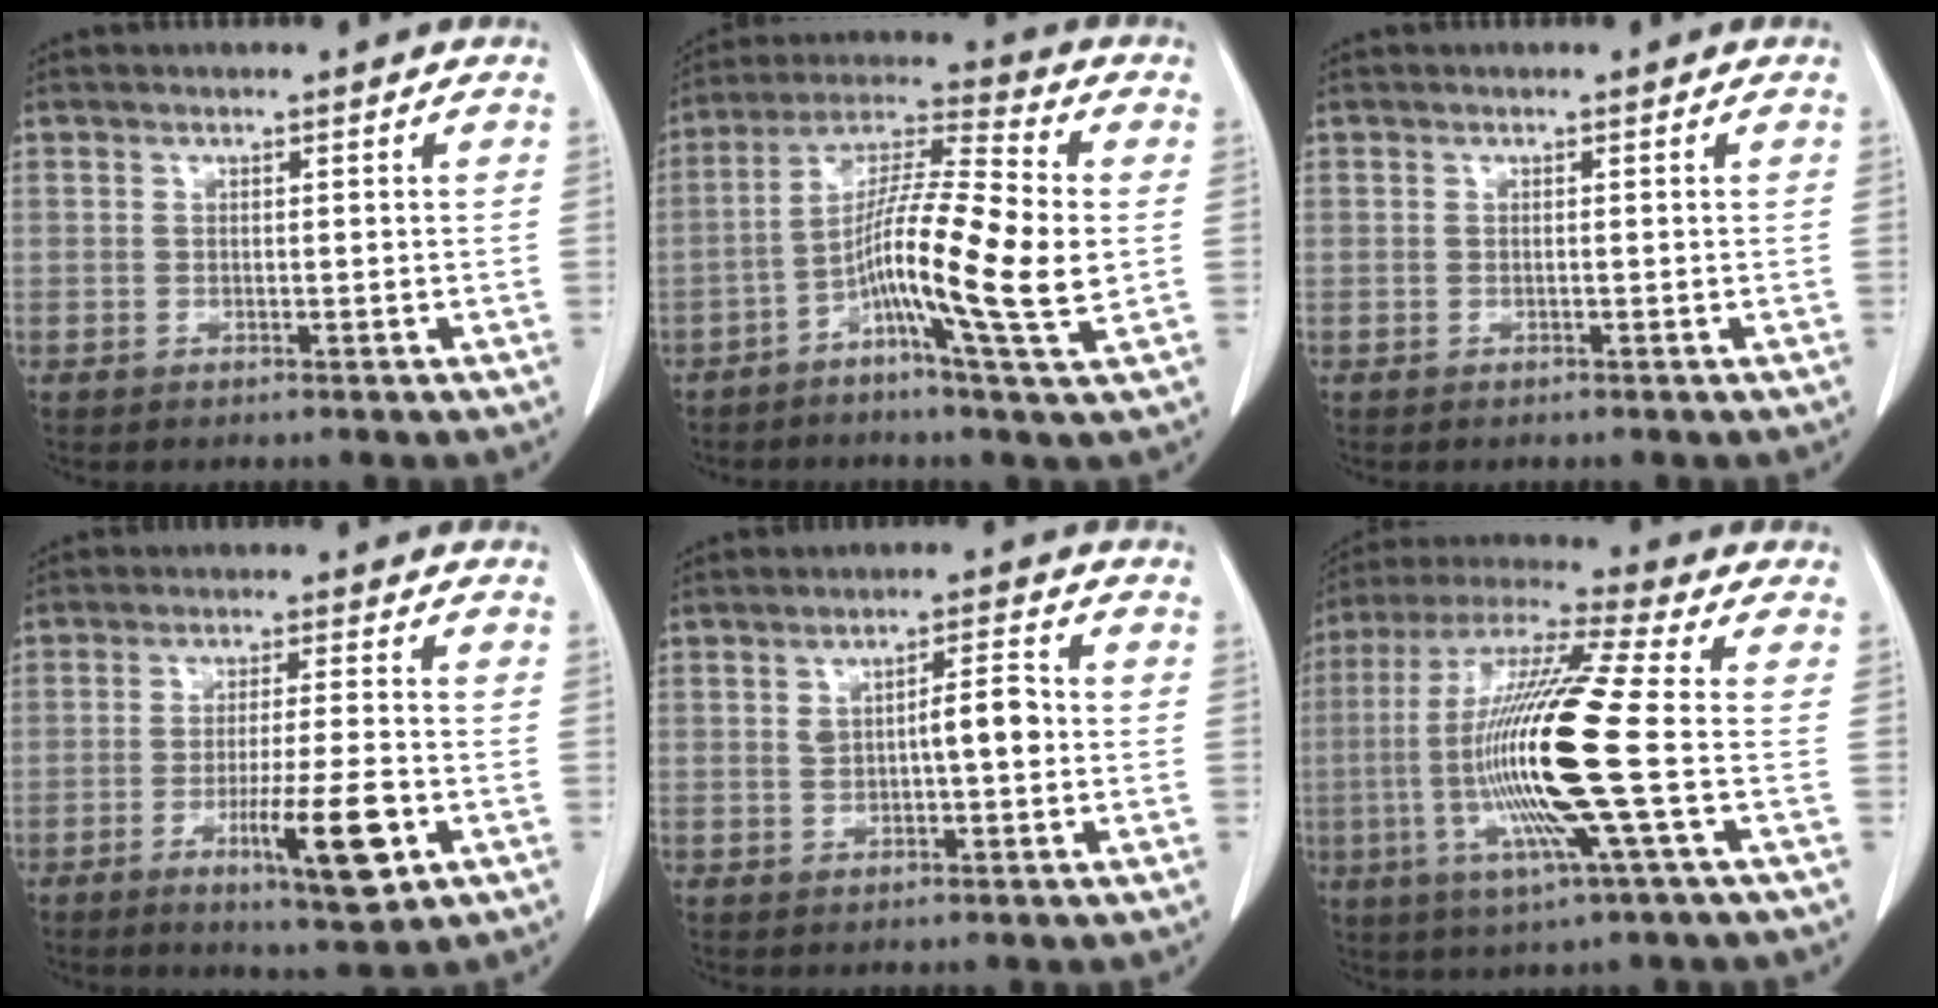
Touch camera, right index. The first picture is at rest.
{"total": 14.8, "force": [-2.3, 0.3, 14.7], "torque": [-0.267, 0.007, -0.053]}
{"total": 0.0}
{"total": 10.1, "force": [-3.9, 0.9, 9.3], "torque": [-0.148, -0.018, -0.059]}
{"total": 5.3, "force": [0.1, 1.4, 5.1], "torque": [-0.084, 0.016, 0.003]}
{"total": 18.7, "force": [-2.8, -0.2, 18.5], "torque": [-0.380, -0.009, -0.065]}